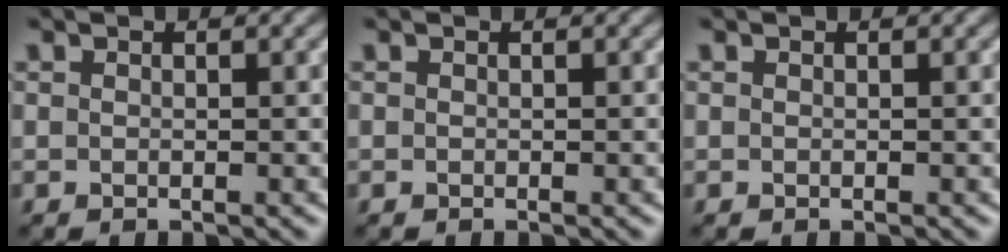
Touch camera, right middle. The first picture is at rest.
{"total": 0.0}
{"total": 0.0}